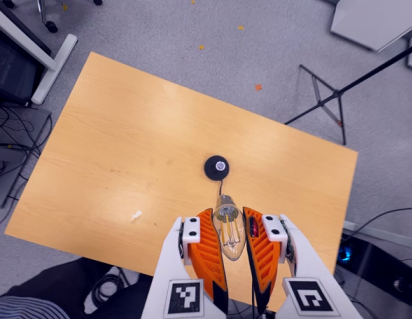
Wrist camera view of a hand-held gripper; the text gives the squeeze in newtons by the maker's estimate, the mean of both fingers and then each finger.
{"total": 20.8, "left": 25.2, "right": 16.3}